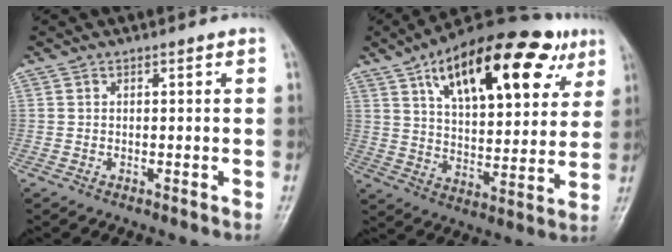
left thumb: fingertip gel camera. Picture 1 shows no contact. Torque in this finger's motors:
{"motor_torque": [1.74, 1.84, 1.81, -0.96, 0.44]}